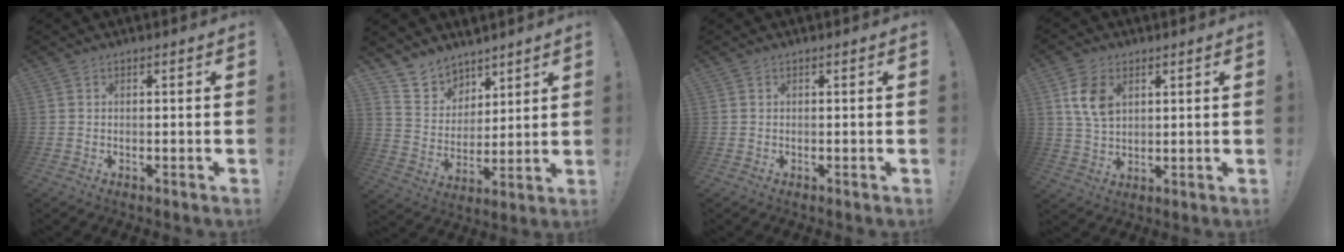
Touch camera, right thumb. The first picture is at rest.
{"total": 9.5, "force": [7.7, 5.5, 0.4], "torque": [-0.018, -0.077, 0.154]}
{"total": 0.0}
{"total": 9.8, "force": [3.7, 6.8, 6.0], "torque": [-0.108, 0.001, 0.073]}